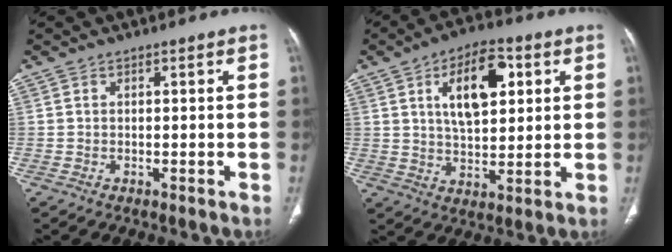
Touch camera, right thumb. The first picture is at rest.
{"total": 13.2, "force": [4.3, 6.7, 10.6], "torque": [-0.142, -0.006, 0.071]}